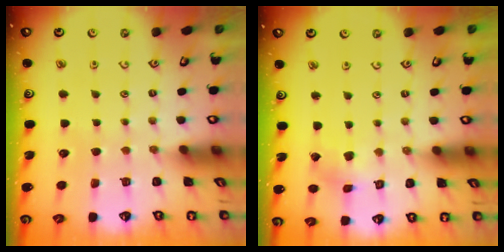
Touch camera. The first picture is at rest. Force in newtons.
{"total": 1.5, "press": 1.5, "slide": 0.0}